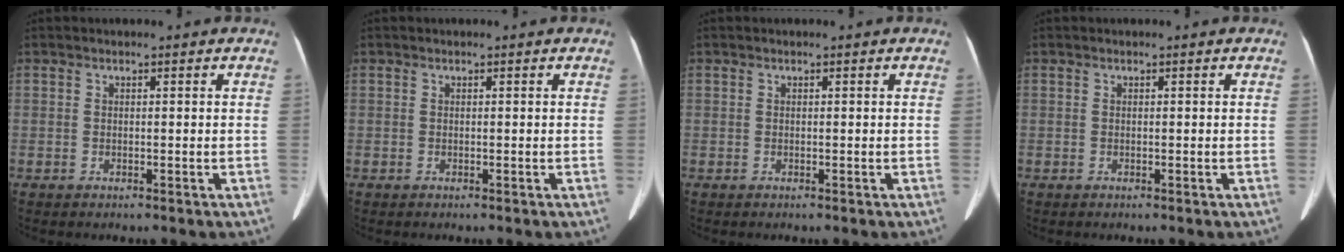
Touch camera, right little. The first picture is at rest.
{"total": 0.0}
{"total": 0.0}
{"total": 0.0}